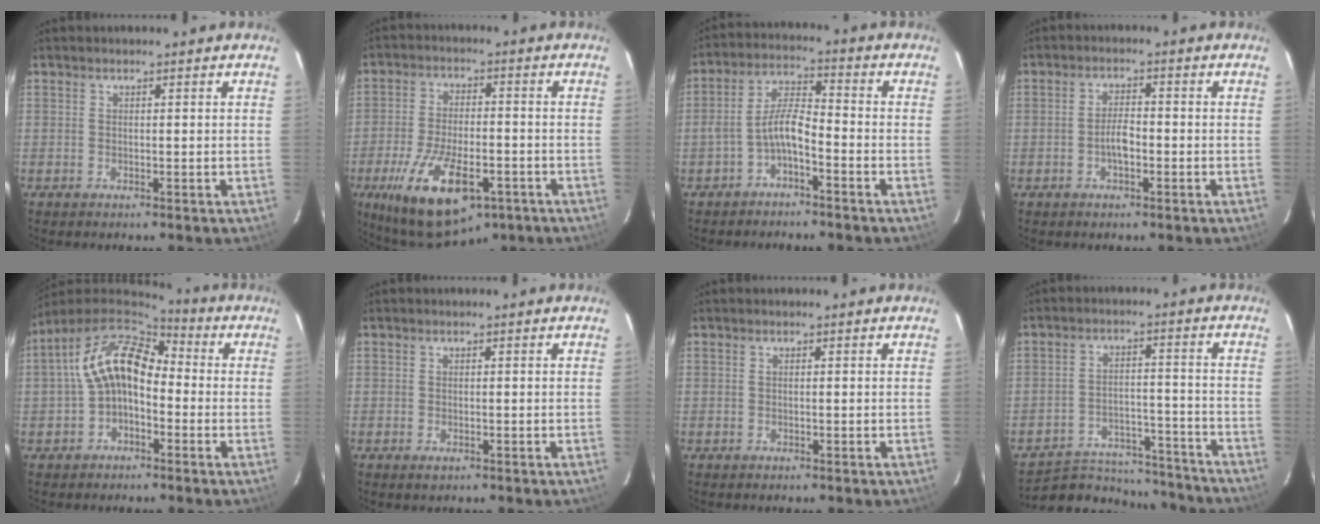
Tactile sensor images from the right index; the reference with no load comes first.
{"total": 17.6, "force": [-8.9, 7.5, 13.2], "torque": [-0.255, -0.030, -0.135]}
{"total": 5.9, "force": [-3.2, 1.6, 4.7], "torque": [-0.103, 0.019, -0.059]}
{"total": 3.2, "force": [-1.2, 1.3, 2.7], "torque": [-0.051, 0.007, -0.019]}
{"total": 11.5, "force": [-0.7, 7.6, 8.6], "torque": [-0.165, 0.031, -0.015]}
{"total": 1.1, "force": [-0.6, 0.6, 0.7], "torque": [-0.012, -0.003, -0.010]}
{"total": 0.0}
{"total": 18.9, "force": [-17.0, 6.9, 4.6], "torque": [-0.104, 0.034, -0.222]}